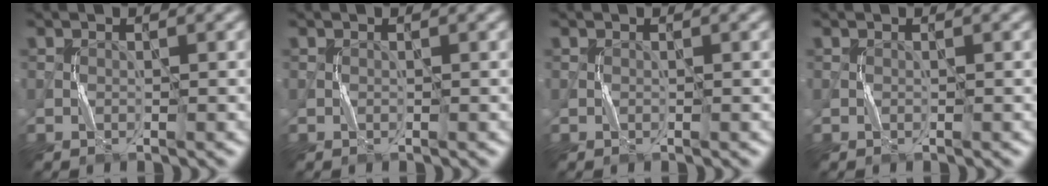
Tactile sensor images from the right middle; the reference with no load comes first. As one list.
[{"total": 0.0}, {"total": 0.0}, {"total": 0.0}]